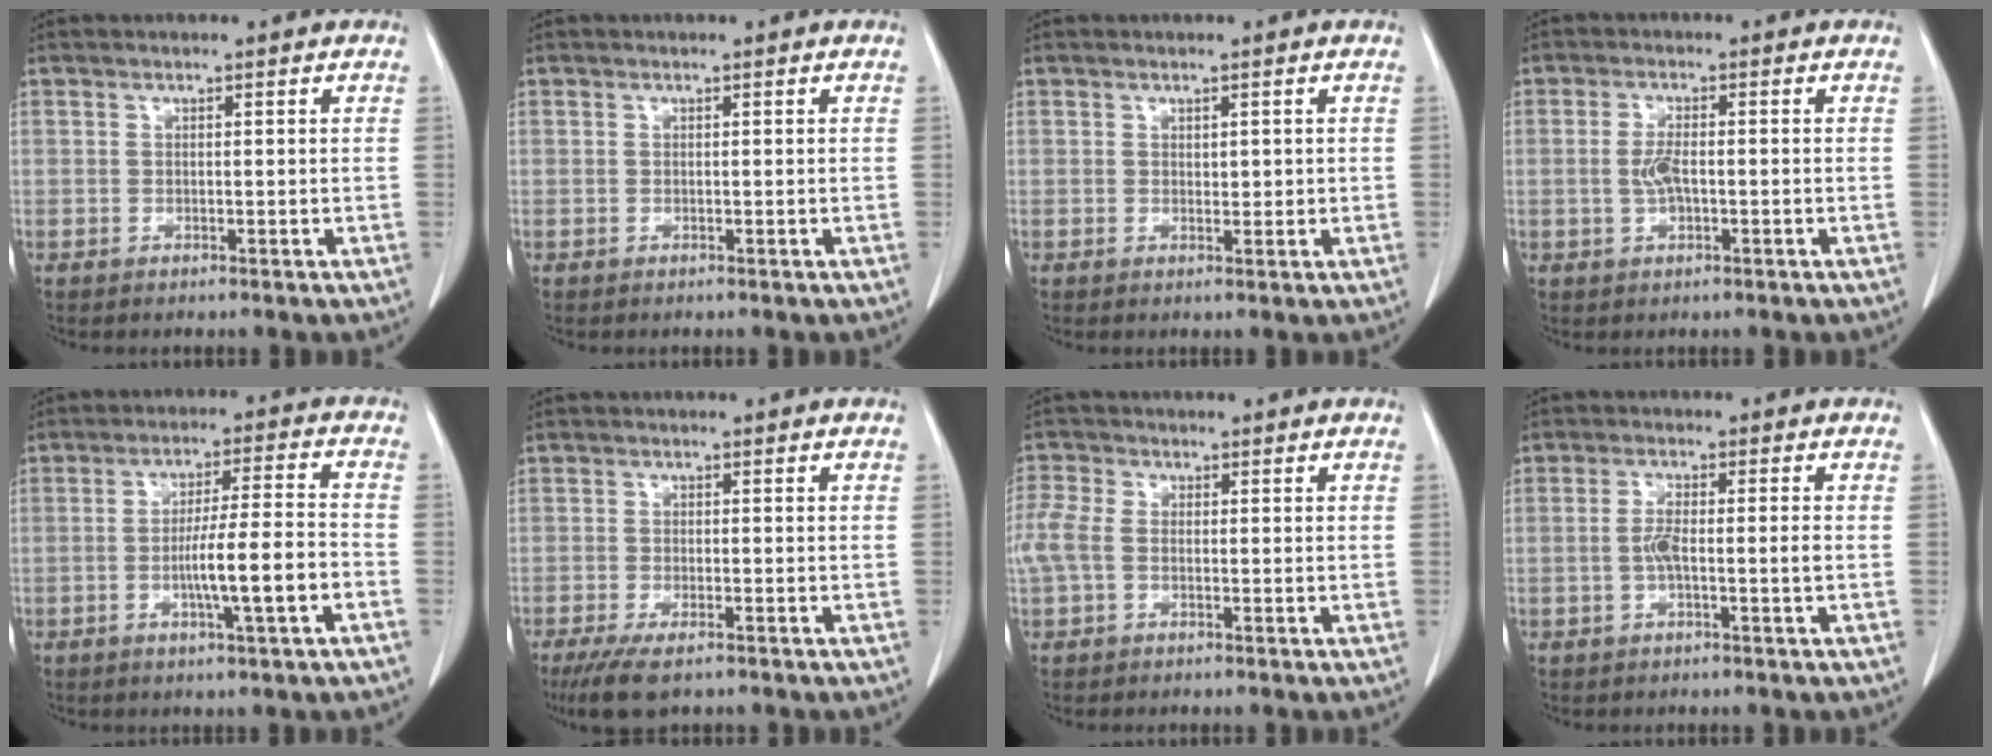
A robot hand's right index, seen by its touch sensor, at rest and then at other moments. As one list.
[{"total": 0.0}, {"total": 1.2, "force": [0.2, 0.7, 0.9], "torque": [-0.012, -0.002, 0.006]}, {"total": 3.2, "force": [-0.4, 1.0, 3.0], "torque": [-0.068, 0.001, -0.007]}, {"total": 9.6, "force": [-3.1, 0.0, 9.0], "torque": [-0.151, 0.004, -0.052]}, {"total": 5.9, "force": [-4.1, 1.5, 3.9], "torque": [-0.067, -0.013, -0.065]}, {"total": 5.8, "force": [-0.5, 3.8, 4.3], "torque": [-0.136, 0.020, -0.010]}, {"total": 3.7, "force": [-0.8, 0.2, 3.7], "torque": [-0.072, 0.004, -0.014]}]